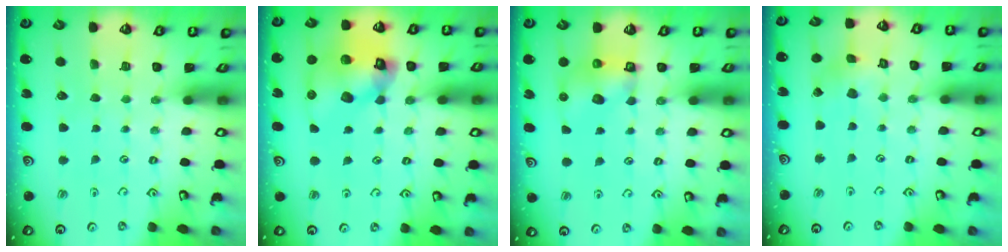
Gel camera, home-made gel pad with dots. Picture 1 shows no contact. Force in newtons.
{"total": 14.5, "press": 14.3, "slide": 2.3}
{"total": 6.8, "press": 6.8, "slide": 0.2}
{"total": 2.7, "press": 2.6, "slide": 0.3}